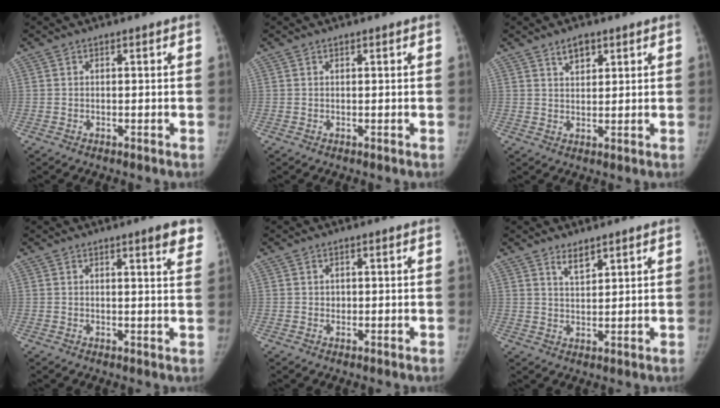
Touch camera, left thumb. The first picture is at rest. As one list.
[{"total": 0.0}, {"total": 3.6, "force": [2.4, 1.8, 2.0], "torque": [-0.019, -0.015, 0.044]}, {"total": 5.2, "force": [3.4, 0.7, 3.8], "torque": [-0.035, -0.014, 0.040]}, {"total": 0.9, "force": [0.1, 0.8, 0.3], "torque": [0.002, 0.002, 0.002]}, {"total": 3.1, "force": [2.4, 1.0, 1.7], "torque": [-0.022, -0.021, 0.047]}]